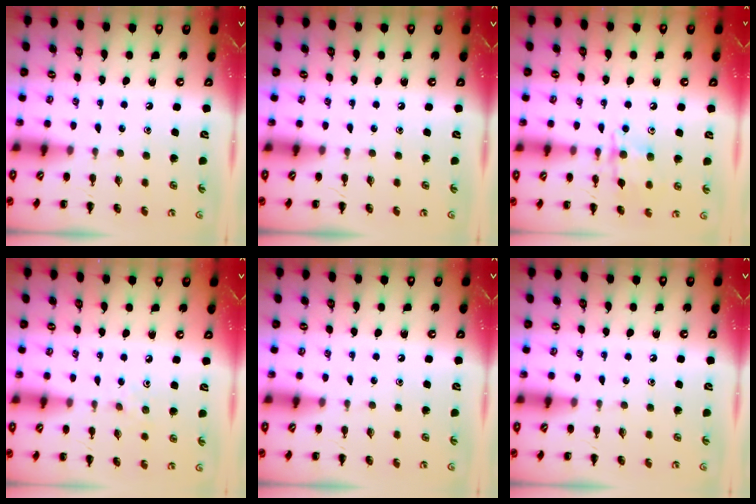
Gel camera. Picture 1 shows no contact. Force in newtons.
{"total": 0.0}
{"total": 10.9, "press": 10.8, "slide": 0.6}
{"total": 2.5, "press": 2.3, "slide": 1.0}
{"total": 0.0}
{"total": 0.0}